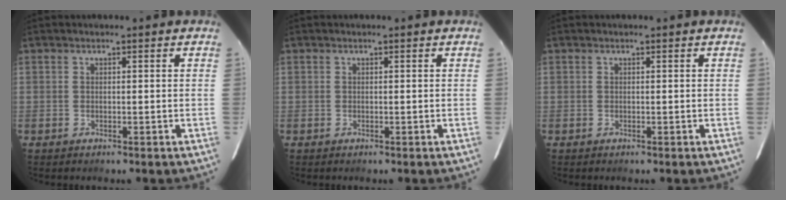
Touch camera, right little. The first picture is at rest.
{"total": 0.0}
{"total": 0.0}